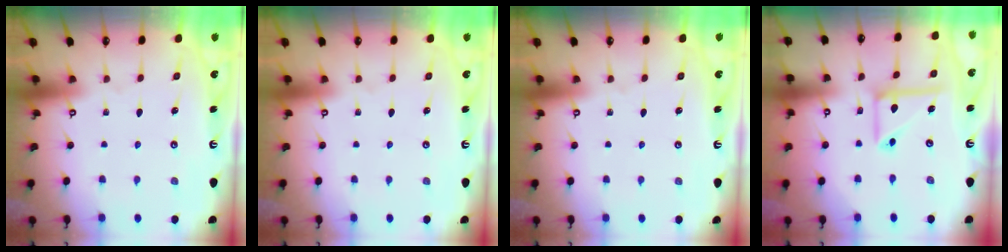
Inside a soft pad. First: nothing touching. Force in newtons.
{"total": 0.0}
{"total": 0.0}
{"total": 11.2, "press": 11.1, "slide": 1.1}